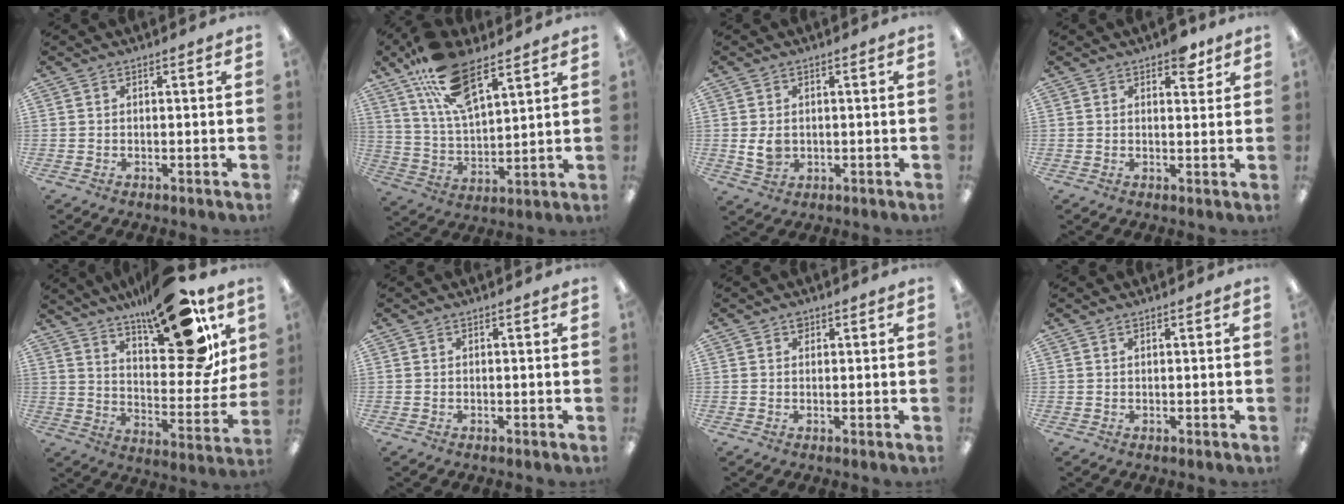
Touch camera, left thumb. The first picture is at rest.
{"total": 16.2, "force": [10.7, 6.6, 10.3], "torque": [-0.188, -0.042, 0.190]}
{"total": 4.1, "force": [0.2, 3.1, 2.6], "torque": [-0.056, -0.004, 0.000]}
{"total": 4.8, "force": [3.2, 2.3, 2.7], "torque": [-0.019, -0.012, 0.050]}
{"total": 20.8, "force": [14.1, 7.7, 13.1], "torque": [-0.174, -0.103, 0.231]}
{"total": 0.0}
{"total": 1.3, "force": [0.9, 0.8, 0.6], "torque": [-0.004, -0.002, 0.014]}
{"total": 0.6, "force": [0.4, 0.2, 0.4], "torque": [-0.009, 0.001, 0.006]}